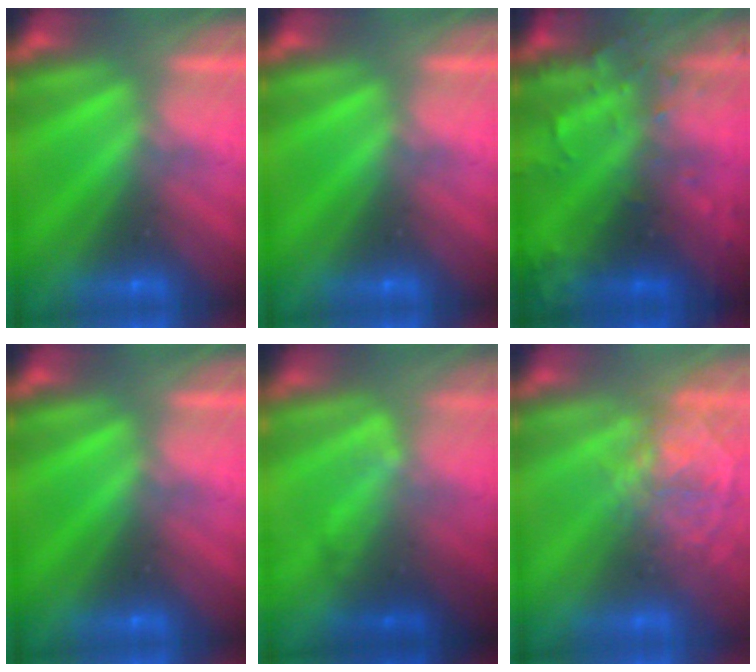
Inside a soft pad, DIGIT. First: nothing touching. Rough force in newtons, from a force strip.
{"total": 0.0}
{"total": 8.3}
{"total": 0.0}
{"total": 2.0}
{"total": 3.7}